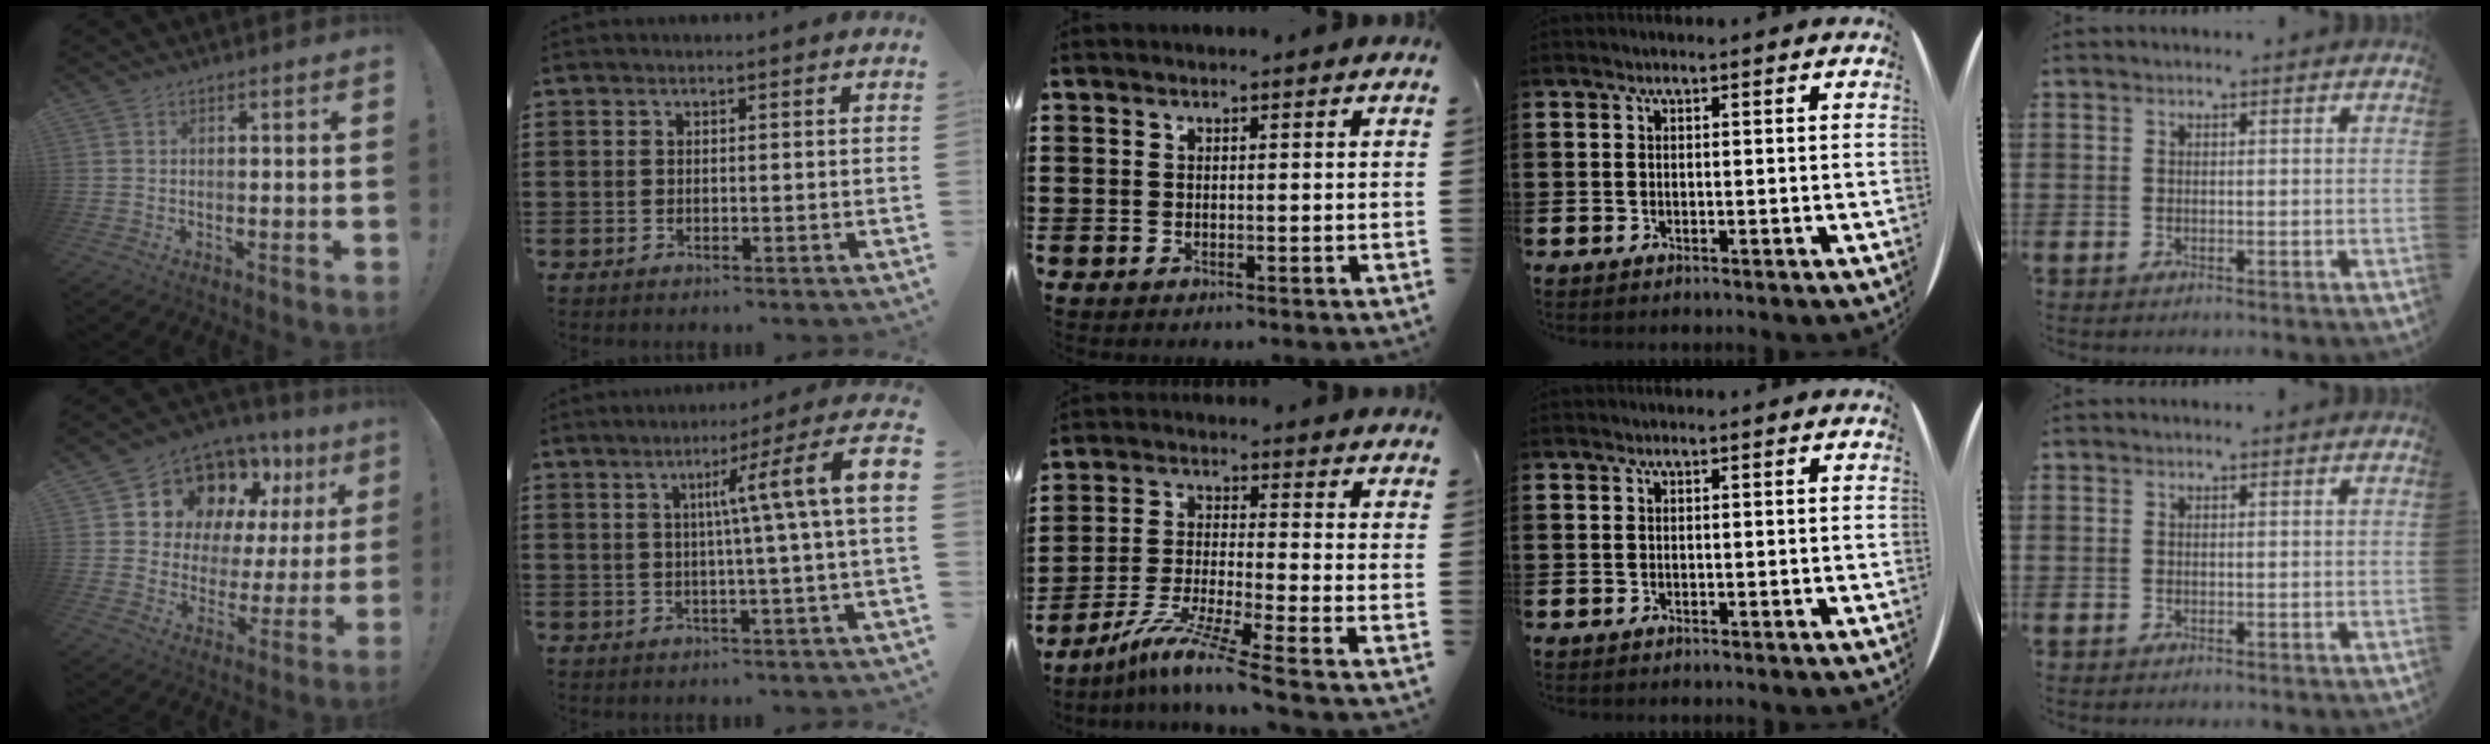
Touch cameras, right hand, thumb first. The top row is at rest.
{"thumb": {"total": 12.6, "force": [8.0, 7.8, 5.8], "torque": [-0.092, -0.065, 0.151]}, "index": {"total": 9.1, "force": [1.4, -1.1, 9.0], "torque": [-0.152, -0.008, 0.013]}, "middle": {"total": 7.8, "force": [-5.9, -0.2, 5.1], "torque": [-0.105, -0.018, -0.116]}}